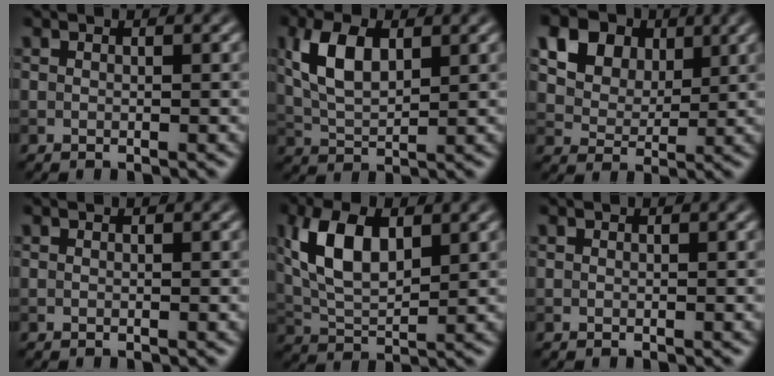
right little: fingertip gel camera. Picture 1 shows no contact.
{"total": 5.3, "force": [1.9, 2.6, 4.2], "torque": [-0.094, 0.006, 0.038]}
{"total": 19.0, "force": [9.1, 14.4, 8.5], "torque": [-0.208, 0.034, 0.147]}
{"total": 0.0}
{"total": 6.6, "force": [2.3, 3.2, 5.3], "torque": [-0.113, 0.008, 0.045]}
{"total": 0.0}